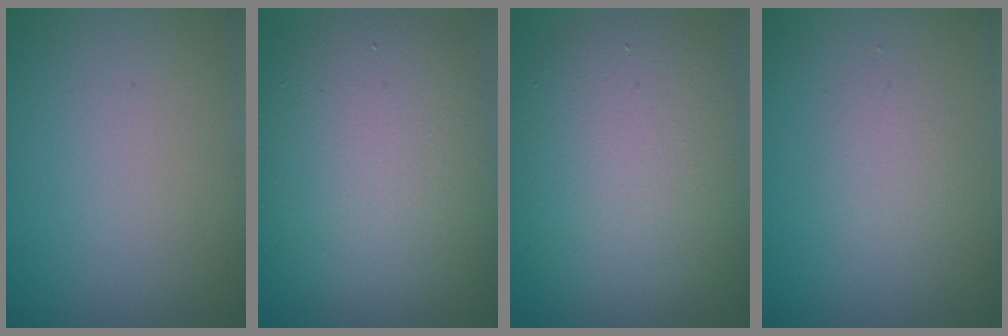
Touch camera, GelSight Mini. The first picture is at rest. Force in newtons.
{"total": 8.6, "press": 8.6, "slide": 0.5}
{"total": 9.1, "press": 9.1, "slide": 0.3}
{"total": 1.4, "press": 1.4, "slide": 0.1}